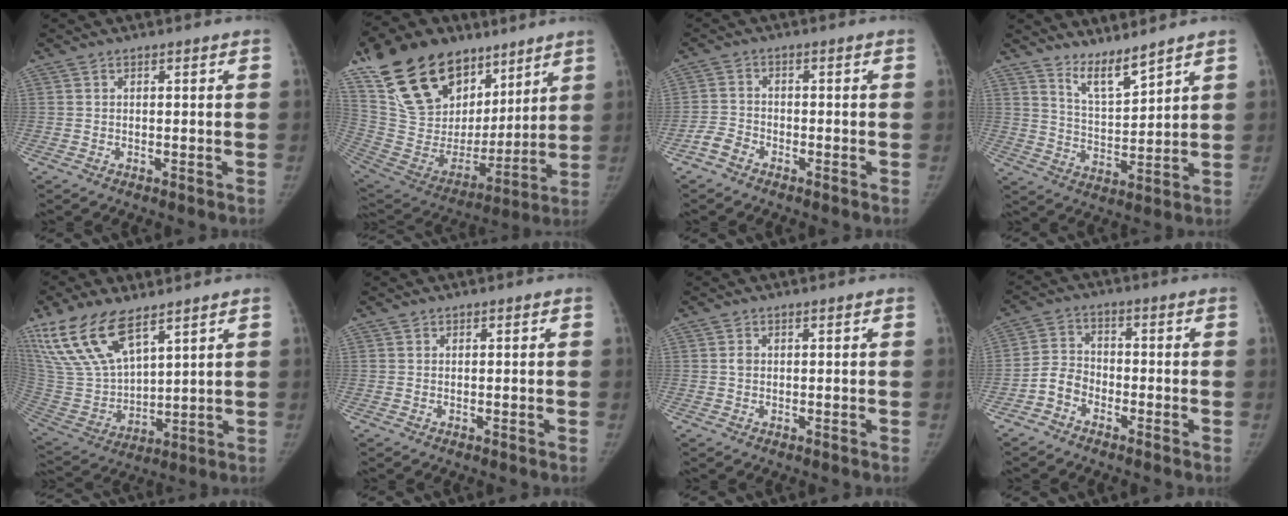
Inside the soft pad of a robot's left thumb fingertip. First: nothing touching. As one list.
[{"total": 30.9, "force": [18.7, 18.1, 16.7], "torque": [-0.279, -0.021, 0.338]}, {"total": 3.3, "force": [-2.3, 2.0, 1.1], "torque": [-0.022, 0.013, -0.050]}, {"total": 6.6, "force": [5.7, 0.9, 3.2], "torque": [-0.052, -0.060, 0.114]}, {"total": 17.7, "force": [11.4, 7.8, 11.2], "torque": [-0.211, -0.044, 0.236]}, {"total": 0.0}, {"total": 1.1, "force": [0.3, 0.8, 0.7], "torque": [-0.009, 0.001, 0.004]}, {"total": 4.8, "force": [-2.8, 3.5, 1.8], "torque": [-0.026, 0.022, -0.063]}]